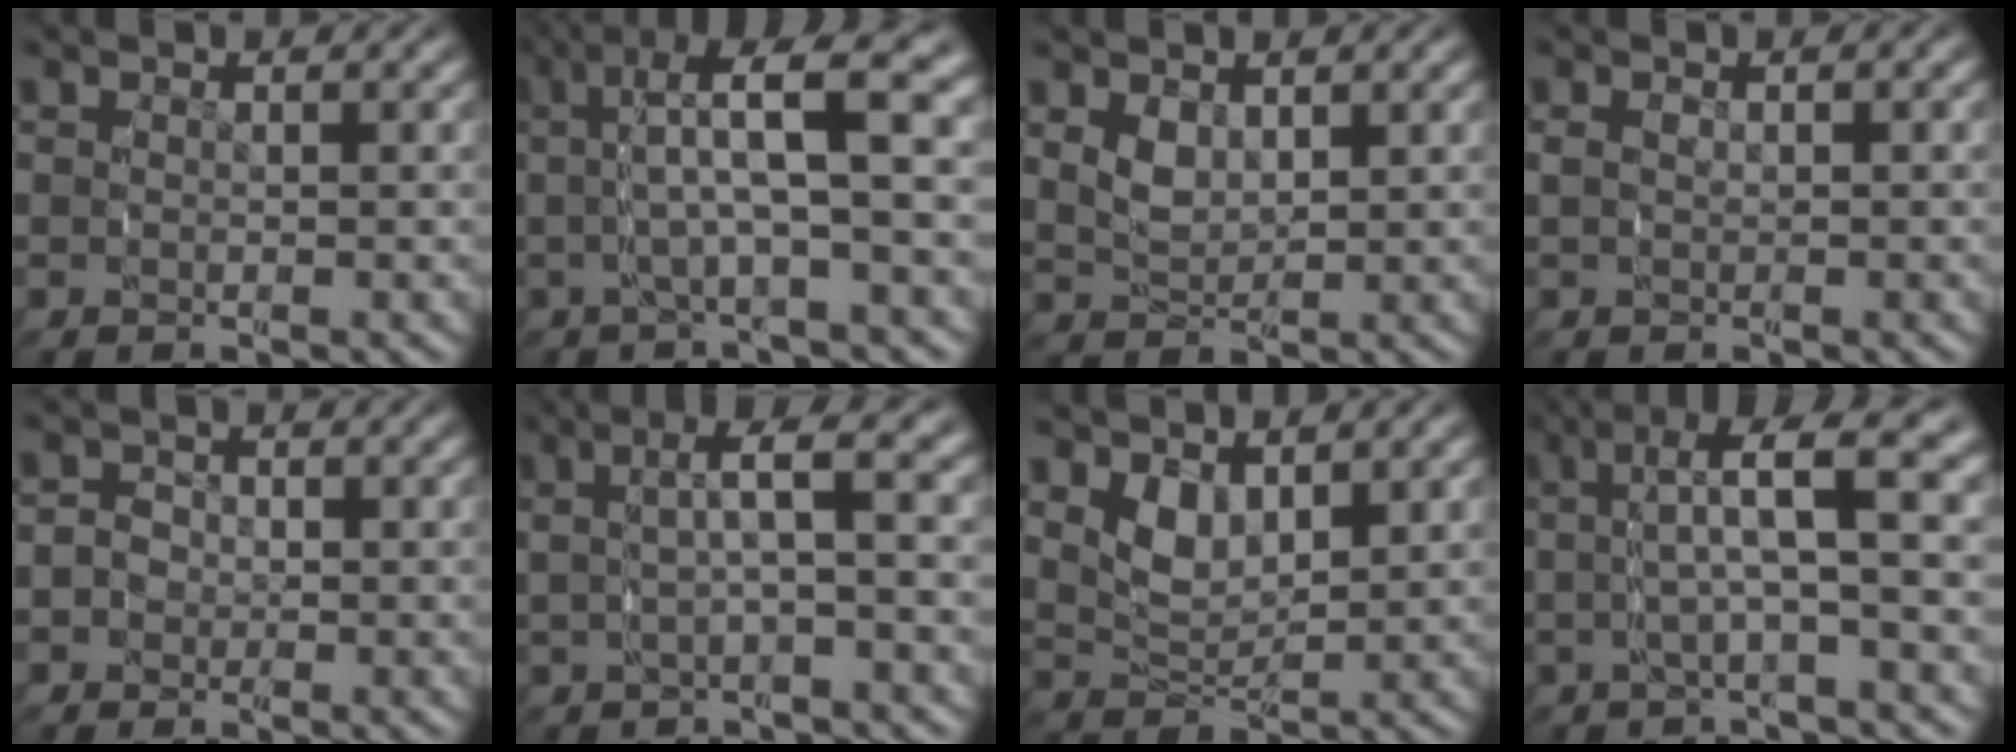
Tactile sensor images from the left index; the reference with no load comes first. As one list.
[{"total": 7.1, "force": [1.5, 2.2, 6.5], "torque": [-0.106, 0.026, 0.008]}, {"total": 2.3, "force": [0.7, 1.6, 1.5], "torque": [-0.041, -0.011, 0.017]}, {"total": 1.8, "force": [-0.3, 1.2, 1.3], "torque": [-0.033, -0.006, -0.001]}, {"total": 3.9, "force": [-0.9, 3.6, 1.2], "torque": [-0.048, -0.016, -0.020]}, {"total": 4.3, "force": [0.5, 1.2, 4.1], "torque": [-0.061, 0.025, -0.001]}, {"total": 4.1, "force": [1.6, 2.7, 2.6], "torque": [-0.060, -0.010, 0.026]}, {"total": 6.2, "force": [1.5, 1.6, 5.8], "torque": [-0.091, 0.026, 0.007]}]